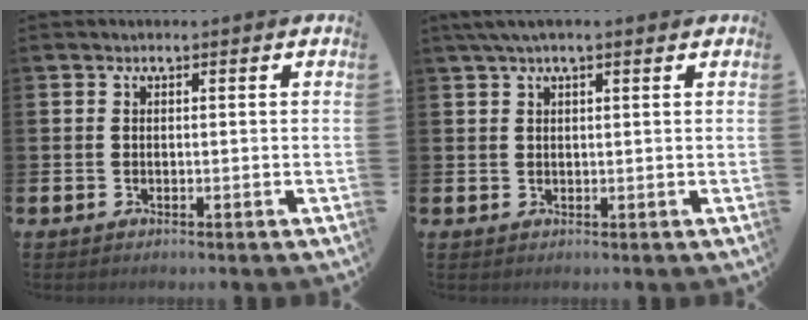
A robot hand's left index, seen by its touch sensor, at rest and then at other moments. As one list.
[{"total": 2.5, "force": [1.8, 0.4, 1.7], "torque": [-0.032, 0.004, 0.032]}]